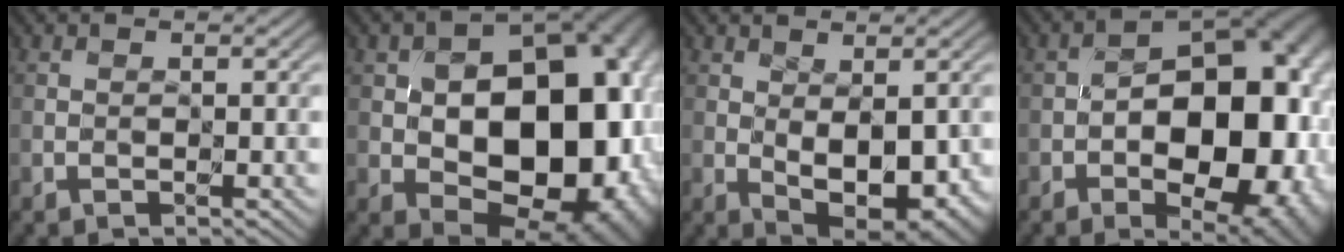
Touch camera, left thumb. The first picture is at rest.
{"total": 19.2, "force": [-0.1, 12.8, 14.3], "torque": [-0.139, -0.015, 0.025]}
{"total": 7.5, "force": [-0.9, 3.7, 6.4], "torque": [-0.113, -0.020, -0.003]}
{"total": 18.6, "force": [-3.0, 10.7, 14.9], "torque": [-0.165, -0.014, -0.031]}